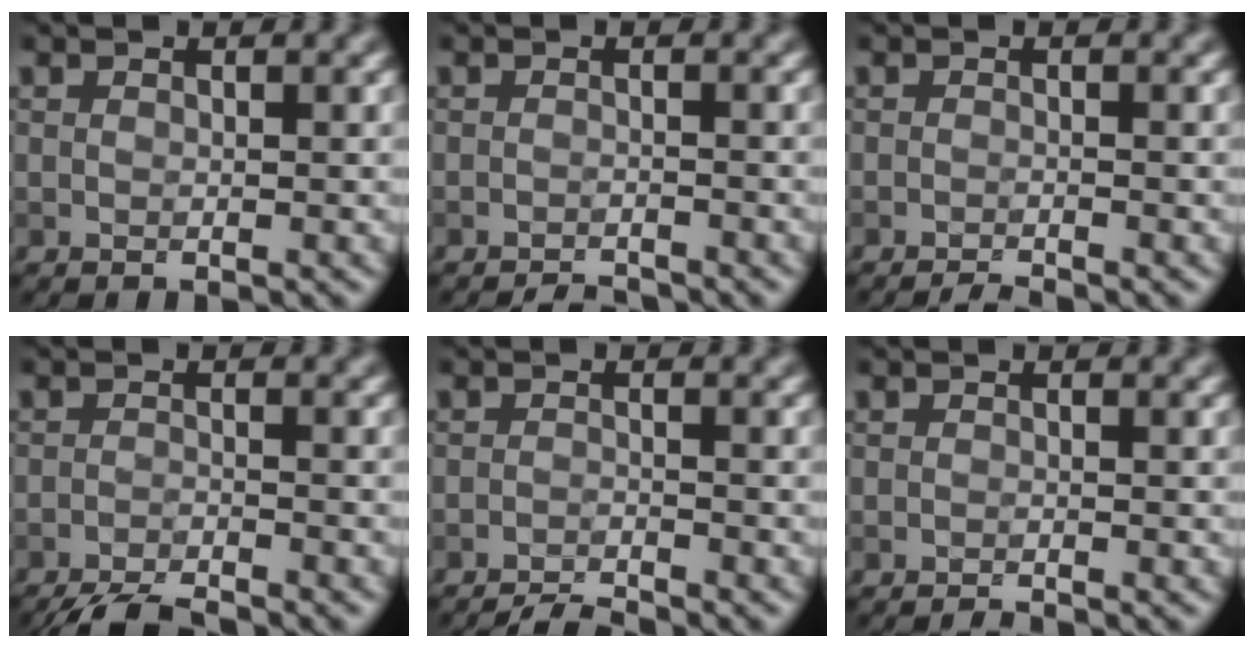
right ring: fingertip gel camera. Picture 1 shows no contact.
{"total": 1.9, "force": [-1.8, 0.2, 0.4], "torque": [0.003, 0.001, -0.031]}
{"total": 1.4, "force": [-1.3, 0.2, 0.6], "torque": [-0.004, 0.000, -0.026]}
{"total": 6.3, "force": [-5.8, 0.9, 2.4], "torque": [-0.042, -0.018, -0.092]}
{"total": 3.0, "force": [-2.8, 0.4, 1.1], "torque": [-0.013, -0.001, -0.054]}
{"total": 0.7, "force": [-0.6, 0.0, 0.2], "torque": [-0.001, 0.001, -0.014]}